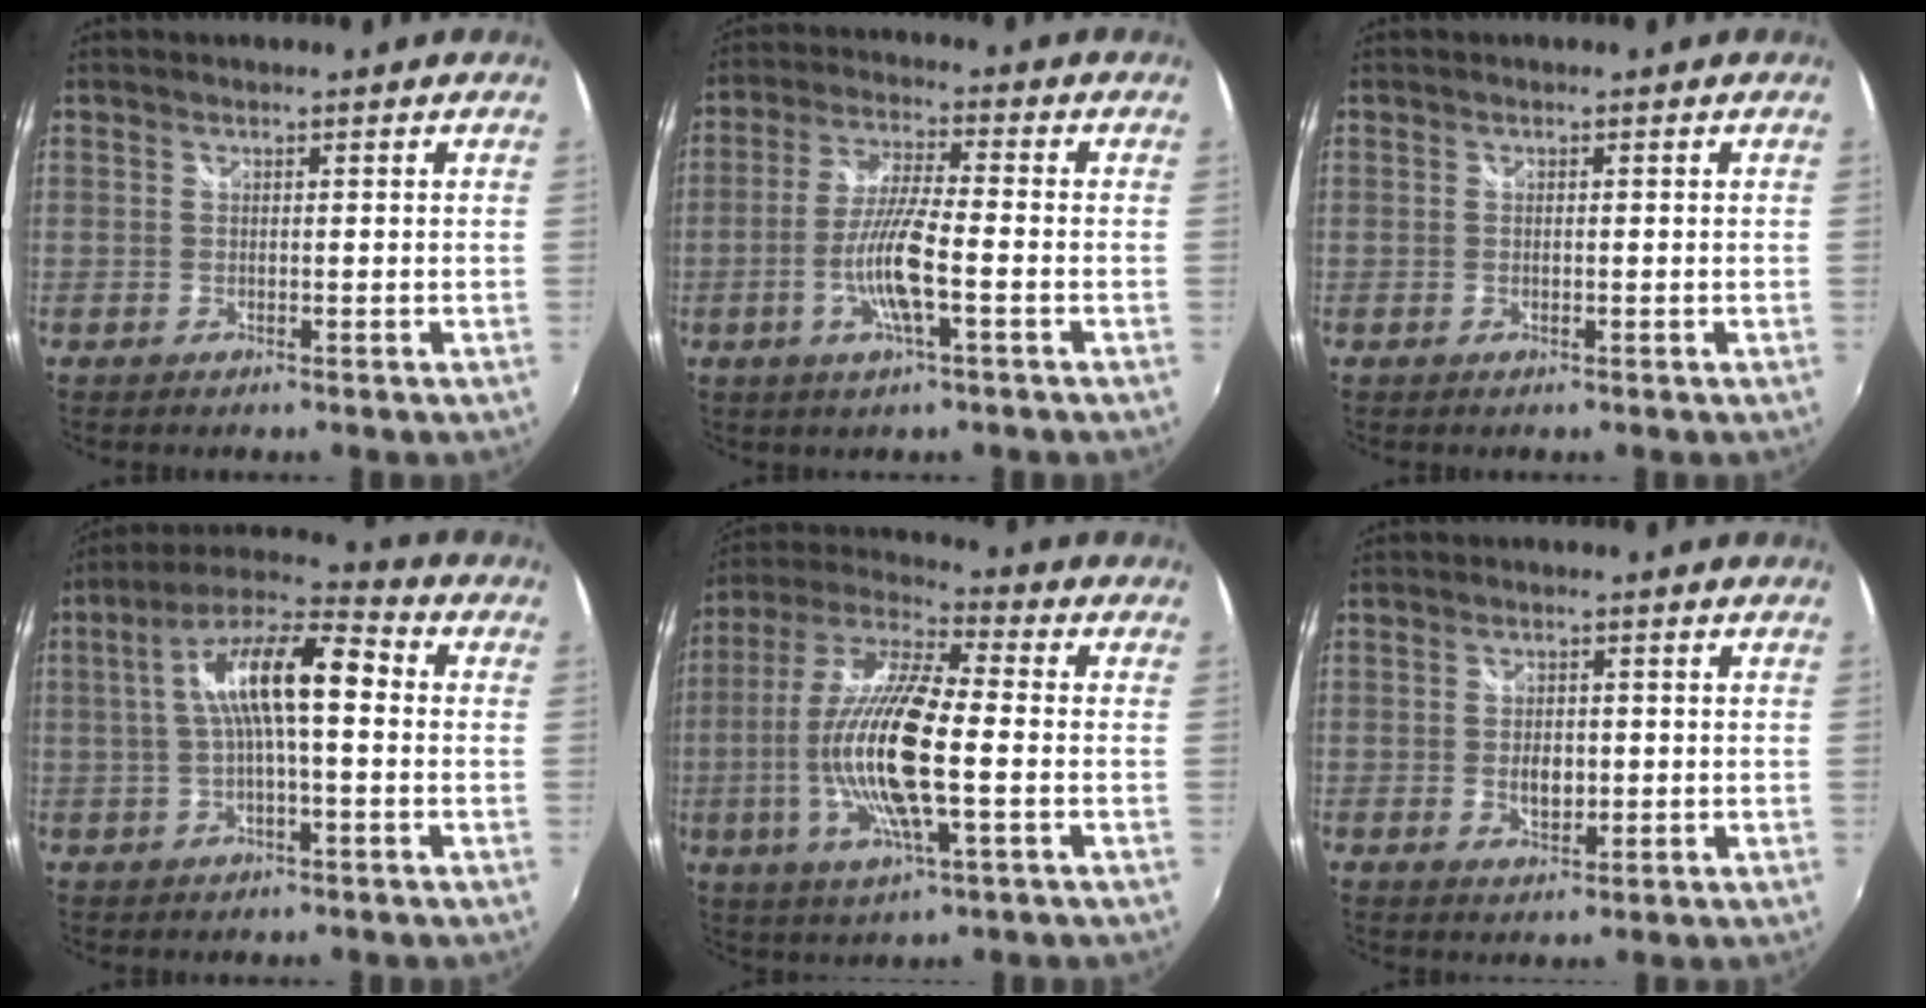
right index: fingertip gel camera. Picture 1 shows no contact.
{"total": 9.1, "force": [-3.0, 1.0, 8.6], "torque": [-0.174, -0.004, -0.058]}
{"total": 0.0}
{"total": 12.8, "force": [0.5, 3.5, 12.2], "torque": [-0.225, 0.028, 0.004]}
{"total": 18.1, "force": [-2.7, 4.3, 17.4], "torque": [-0.341, -0.009, -0.056]}
{"total": 3.8, "force": [-0.4, 2.5, 2.8], "torque": [-0.049, -0.002, -0.005]}